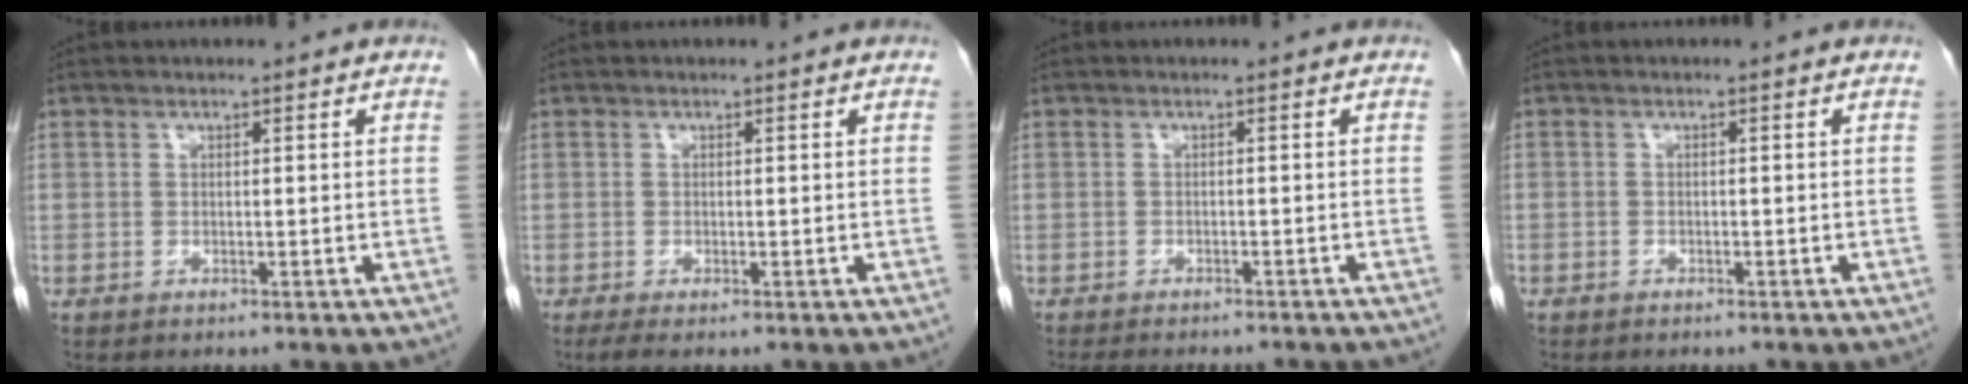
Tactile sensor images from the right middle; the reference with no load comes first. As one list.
[{"total": 1.6, "force": [-1.1, 0.3, 1.1], "torque": [-0.022, -0.006, -0.019]}, {"total": 9.1, "force": [-8.1, 2.2, 3.6], "torque": [-0.045, -0.004, -0.100]}, {"total": 0.9, "force": [-0.7, 0.6, 0.1], "torque": [-0.008, 0.003, -0.013]}]